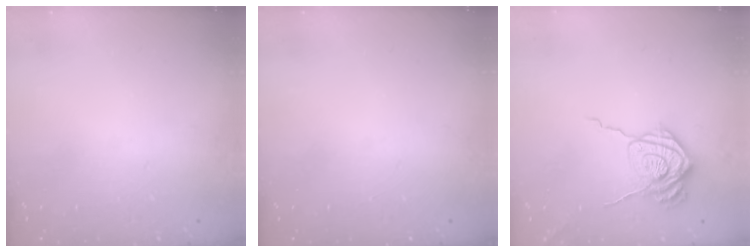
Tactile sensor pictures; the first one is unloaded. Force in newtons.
{"total": 0.0}
{"total": 12.8, "press": 12.7, "slide": 1.2}